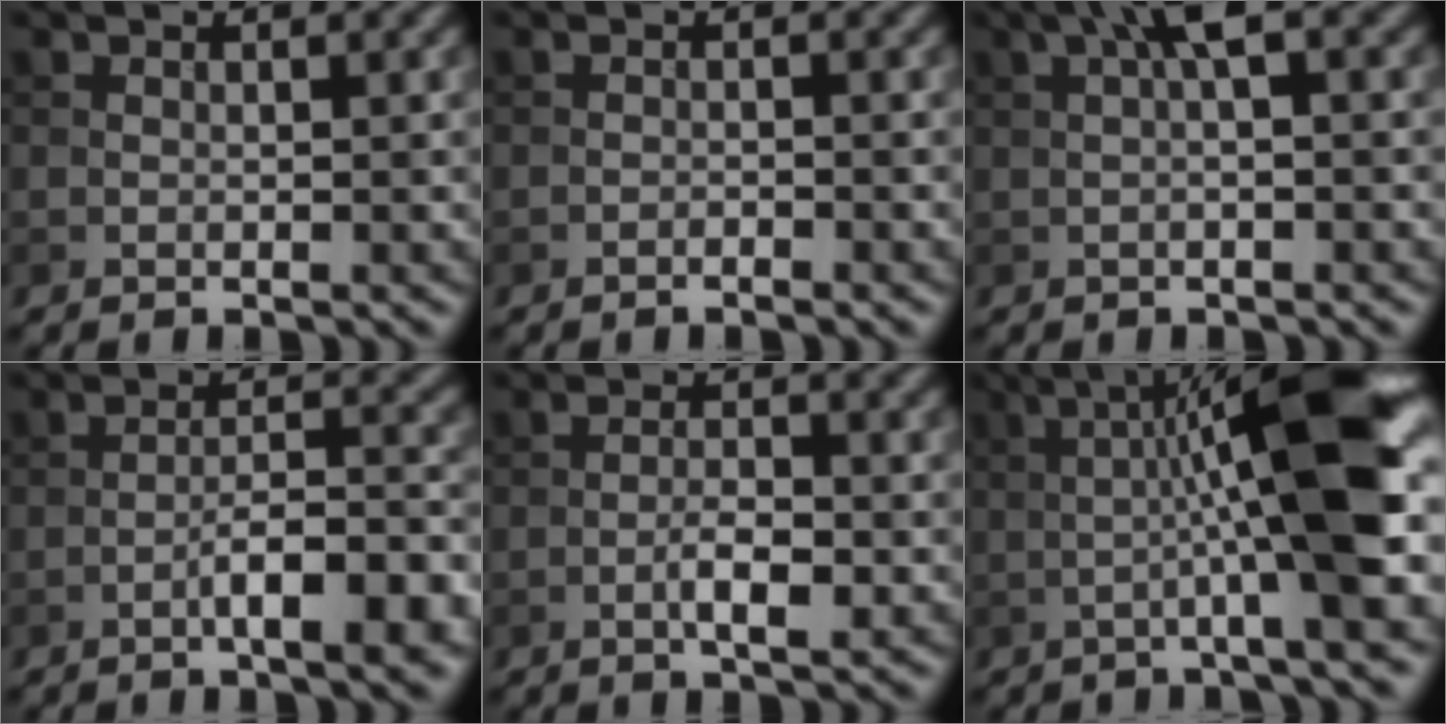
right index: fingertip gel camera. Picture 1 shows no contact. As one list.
[{"total": 0.8, "force": [-0.6, 0.1, 0.5], "torque": [-0.007, 0.002, -0.012]}, {"total": 3.5, "force": [1.0, 0.6, 3.3], "torque": [-0.058, 0.013, 0.014]}, {"total": 5.8, "force": [-2.5, 1.3, 5.1], "torque": [-0.084, 0.010, -0.040]}, {"total": 2.8, "force": [-1.0, 0.8, 2.5], "torque": [-0.048, 0.002, -0.019]}, {"total": 10.4, "force": [0.3, 1.2, 10.4], "torque": [-0.146, 0.017, 0.002]}]